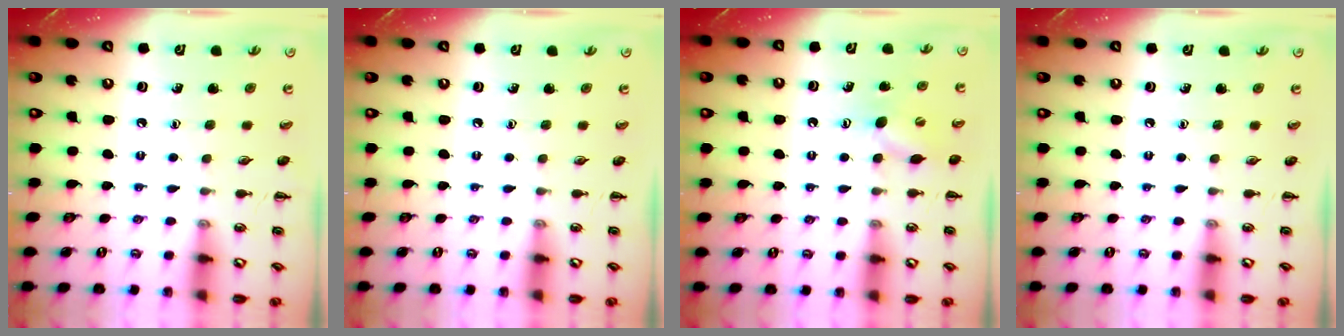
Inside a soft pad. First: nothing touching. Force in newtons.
{"total": 0.0}
{"total": 6.4, "press": 6.2, "slide": 1.3}
{"total": 0.0}